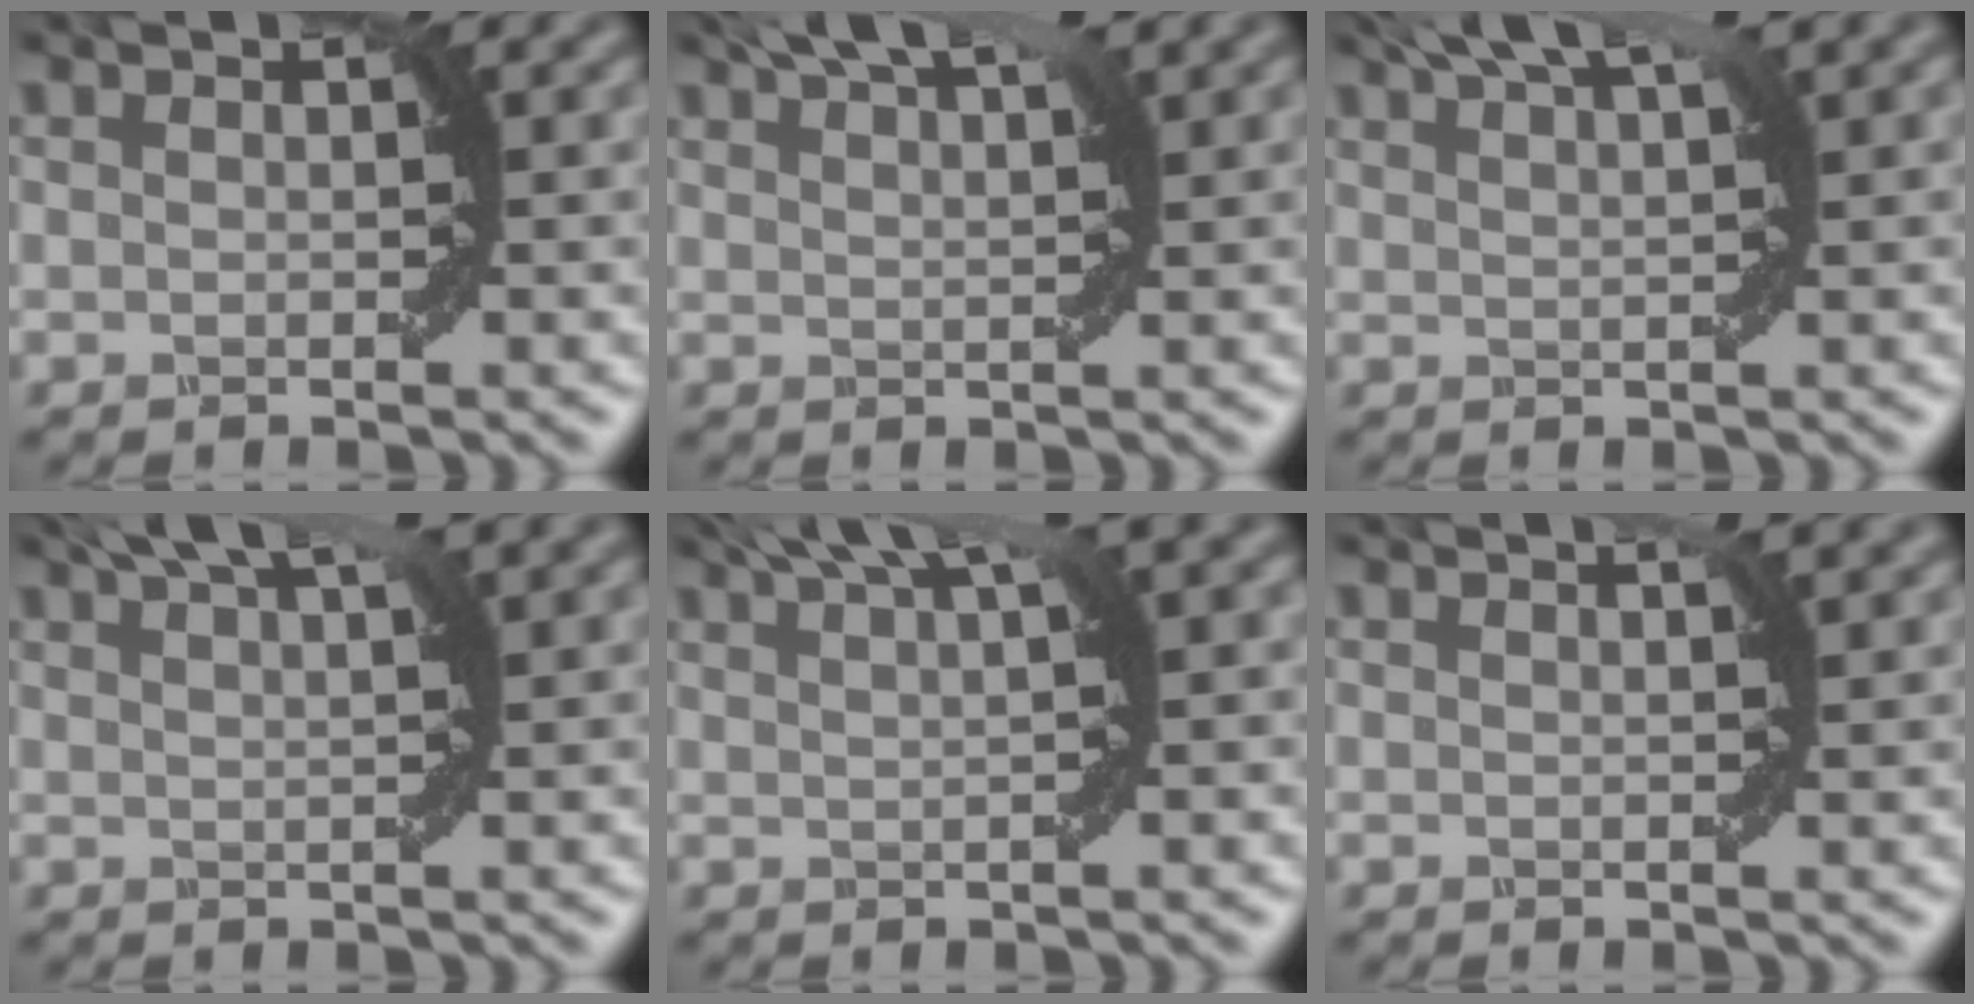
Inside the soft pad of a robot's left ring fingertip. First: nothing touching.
{"total": 5.2, "force": [3.6, 1.2, 3.6], "torque": [-0.047, 0.024, 0.040]}
{"total": 5.6, "force": [3.7, 1.3, 3.9], "torque": [-0.053, 0.028, 0.042]}
{"total": 5.3, "force": [3.4, 1.2, 3.9], "torque": [-0.050, 0.027, 0.037]}
{"total": 6.3, "force": [3.9, 1.3, 4.8], "torque": [-0.060, 0.031, 0.047]}
{"total": 2.4, "force": [1.5, 0.8, 1.7], "torque": [-0.011, 0.011, 0.006]}